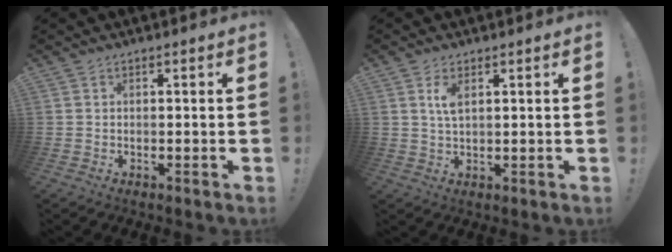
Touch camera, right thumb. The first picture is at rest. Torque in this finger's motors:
{"motor_torque": [0.21, -0.19, 0.03, 0.03, 0.00]}